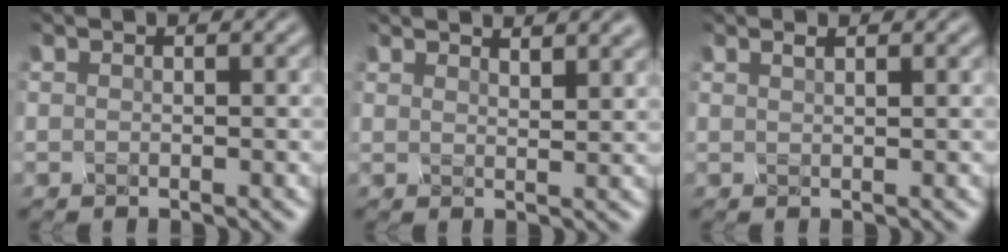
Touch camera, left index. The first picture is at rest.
{"total": 3.5, "force": [2.8, 1.0, 1.8], "torque": [-0.013, 0.006, 0.033]}
{"total": 0.7, "force": [0.3, 0.3, 0.6], "torque": [0.001, 0.008, -0.002]}